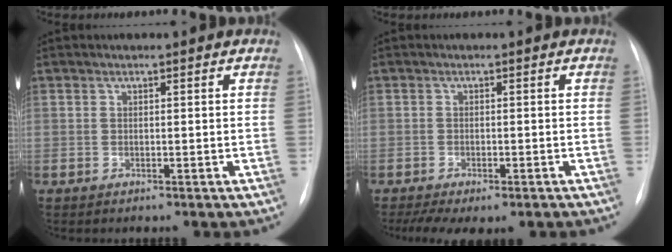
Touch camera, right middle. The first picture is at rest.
{"total": 7.7, "force": [-5.6, 2.8, 4.6], "torque": [-0.070, -0.005, -0.078]}